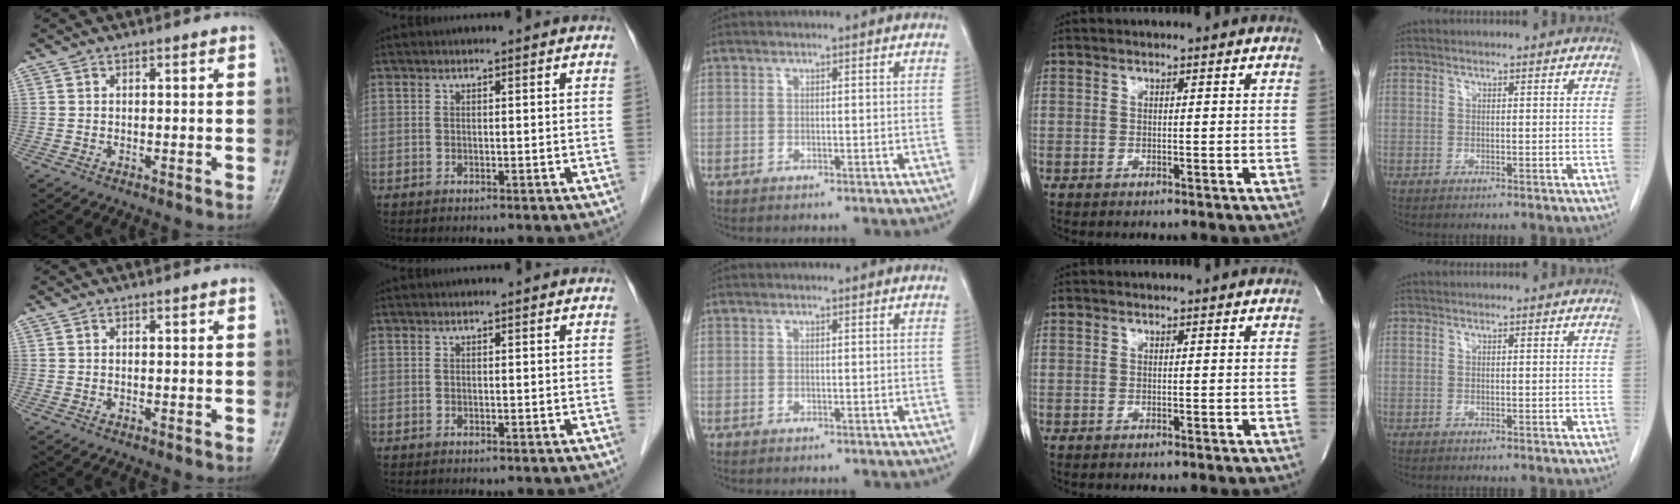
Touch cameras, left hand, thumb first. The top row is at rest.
{}